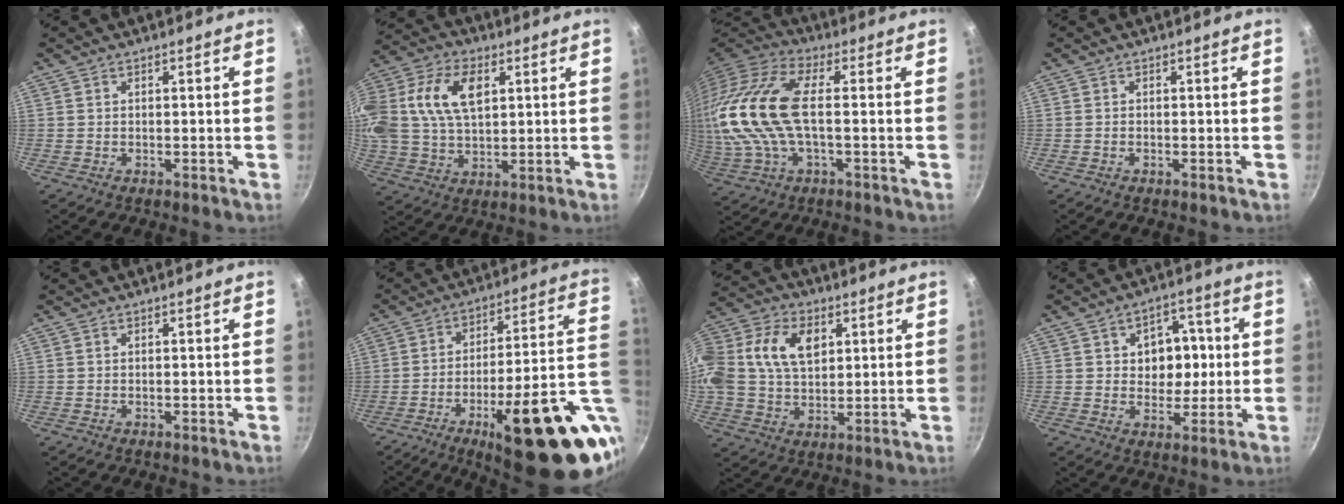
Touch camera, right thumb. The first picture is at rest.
{"total": 20.3, "force": [5.5, 13.3, 14.3], "torque": [-0.309, 0.024, 0.095]}
{"total": 20.4, "force": [0.6, 9.3, 18.1], "torque": [-0.387, 0.015, 0.001]}
{"total": 0.0}
{"total": 0.0}
{"total": 26.0, "force": [-6.9, 7.7, 23.9], "torque": [-0.299, 0.015, -0.082]}
{"total": 19.4, "force": [4.9, 13.8, 12.7], "torque": [-0.268, 0.029, 0.082]}
{"total": 9.5, "force": [1.2, 7.5, 5.7], "torque": [-0.029, 0.003, 0.017]}